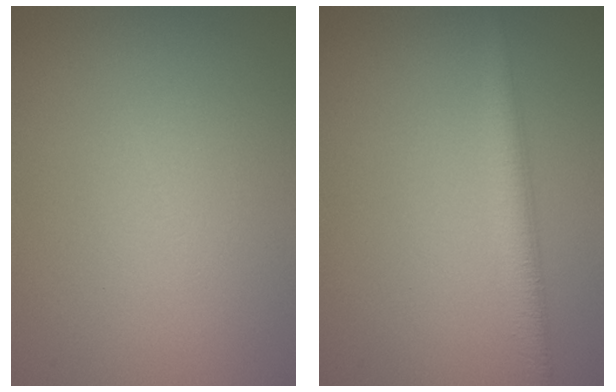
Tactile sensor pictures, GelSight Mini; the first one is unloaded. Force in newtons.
{"total": 2.7, "press": 2.7, "slide": 0.1}